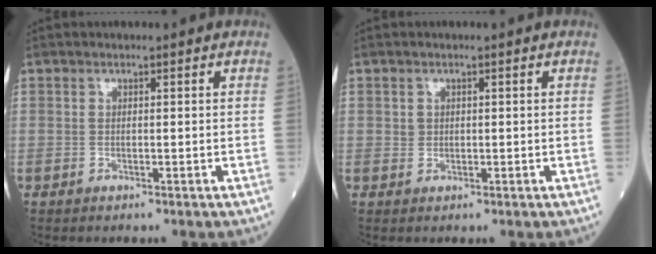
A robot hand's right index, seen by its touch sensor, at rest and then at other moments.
{"total": 1.0, "force": [0.2, 1.0, 0.2], "torque": [0.000, 0.002, 0.006]}